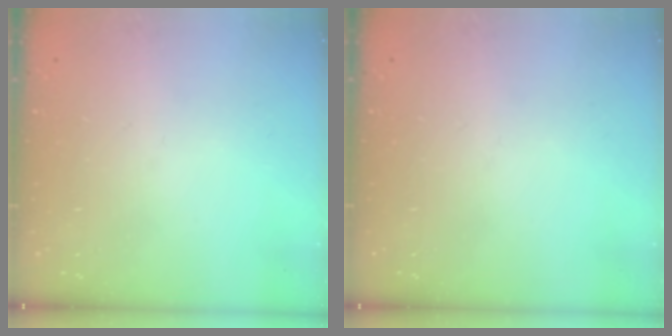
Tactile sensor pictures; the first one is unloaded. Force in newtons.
{"total": 0.0}